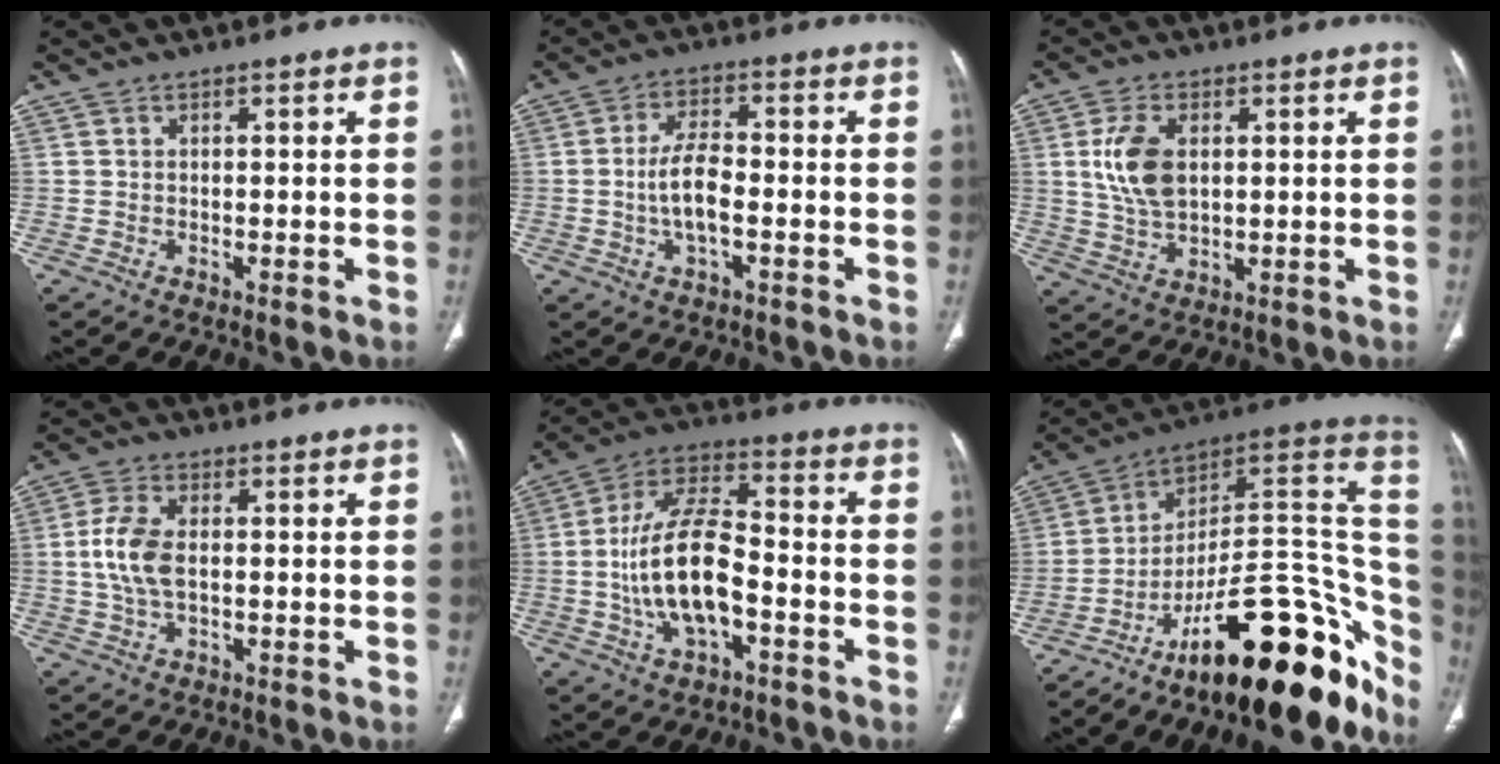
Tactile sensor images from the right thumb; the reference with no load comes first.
{"total": 7.1, "force": [-1.5, 3.0, 6.2], "torque": [-0.122, 0.015, -0.030]}
{"total": 8.9, "force": [1.8, 5.2, 7.0], "torque": [-0.140, -0.006, 0.040]}
{"total": 7.4, "force": [0.1, 4.0, 6.2], "torque": [-0.139, 0.008, 0.000]}
{"total": 15.9, "force": [-3.6, 7.6, 13.5], "torque": [-0.258, 0.037, -0.065]}
{"total": 30.3, "force": [-16.5, 11.0, 22.9], "torque": [-0.198, 0.108, -0.247]}